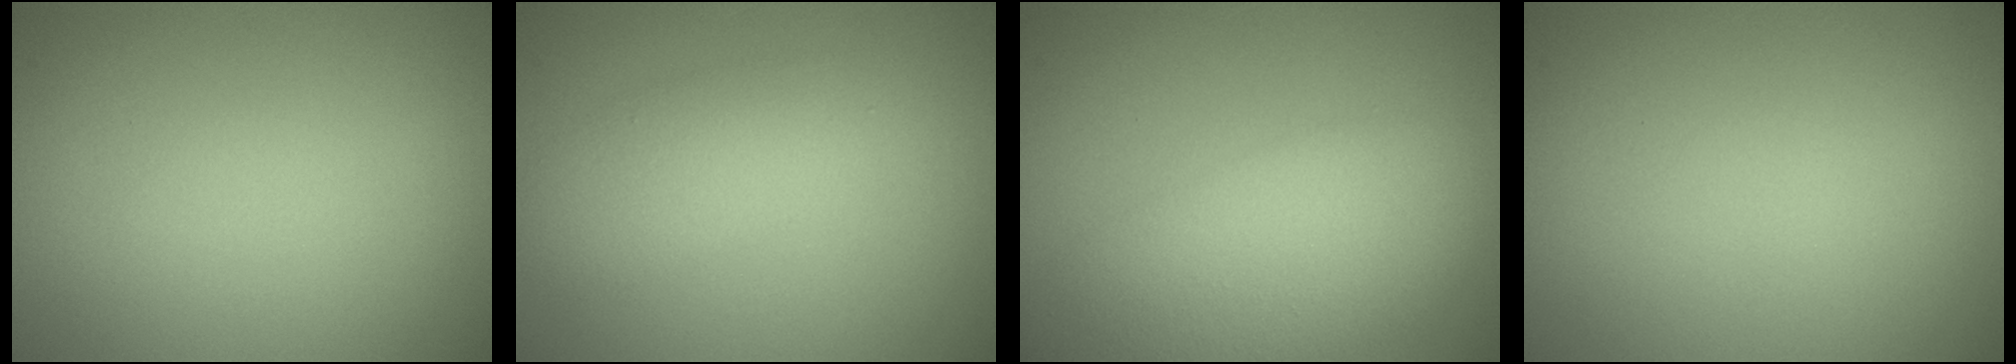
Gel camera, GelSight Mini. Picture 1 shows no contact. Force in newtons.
{"total": 3.0, "press": 3.0, "slide": 0.0}
{"total": 7.7, "press": 7.7, "slide": 0.4}
{"total": 0.0}